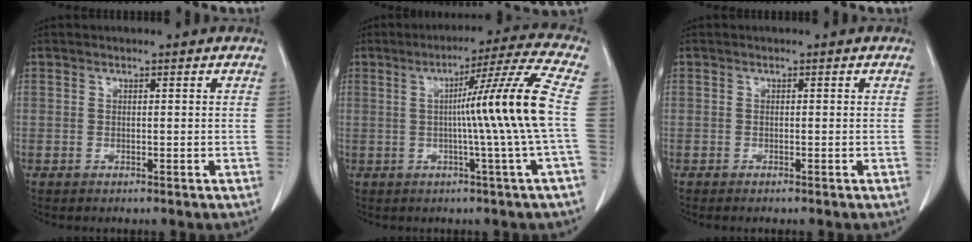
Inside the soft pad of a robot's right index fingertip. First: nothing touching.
{"total": 12.2, "force": [-0.2, -3.3, 11.8], "torque": [-0.172, 0.001, 0.002]}
{"total": 0.7, "force": [-0.6, 0.0, 0.4], "torque": [-0.009, -0.001, -0.009]}